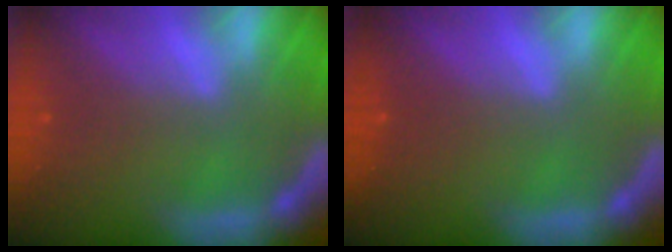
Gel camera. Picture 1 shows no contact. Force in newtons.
{"total": 0.0}